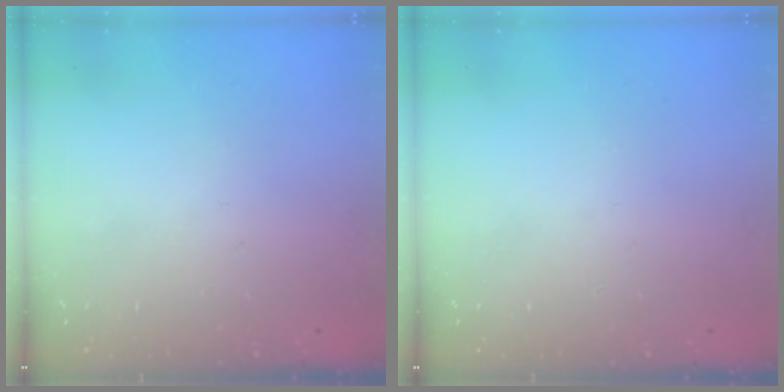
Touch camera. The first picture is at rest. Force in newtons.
{"total": 0.0}